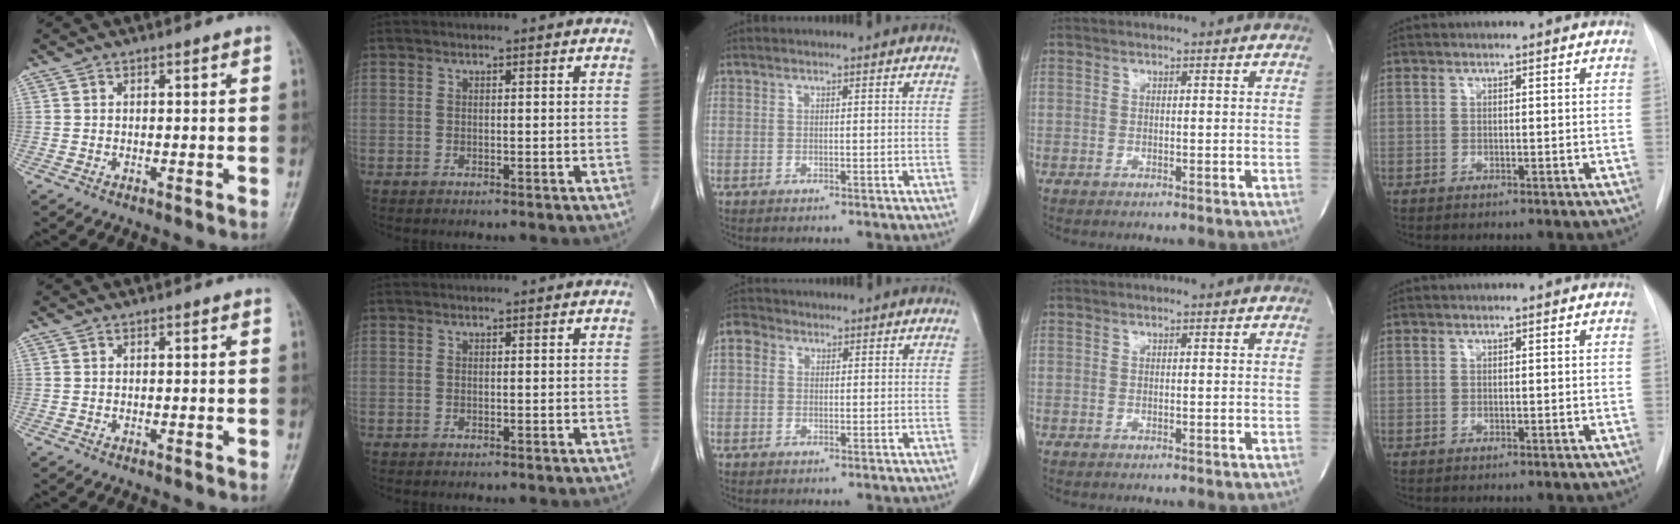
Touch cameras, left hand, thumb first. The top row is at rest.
{"middle": {"total": 2.4, "force": [0.7, 2.0, 1.0], "torque": [-0.020, 0.014, 0.009]}}